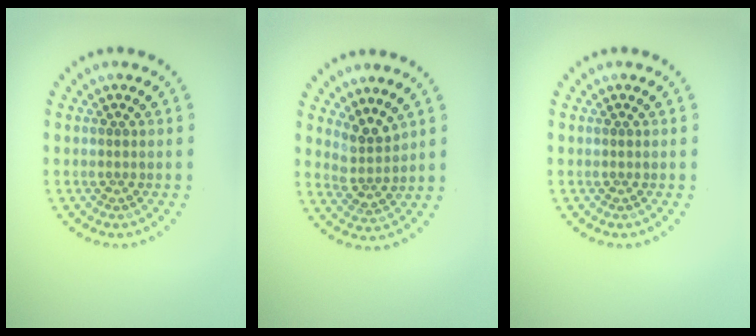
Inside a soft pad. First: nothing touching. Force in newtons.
{"total": 2.5, "press": 1.9, "slide": 1.7}
{"total": 0.0}